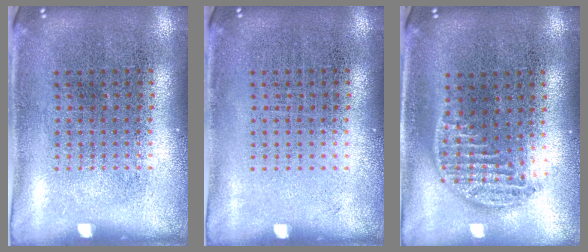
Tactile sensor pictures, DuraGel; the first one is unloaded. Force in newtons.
{"total": 0.0}
{"total": 1.3, "press": 1.1, "slide": 0.7}